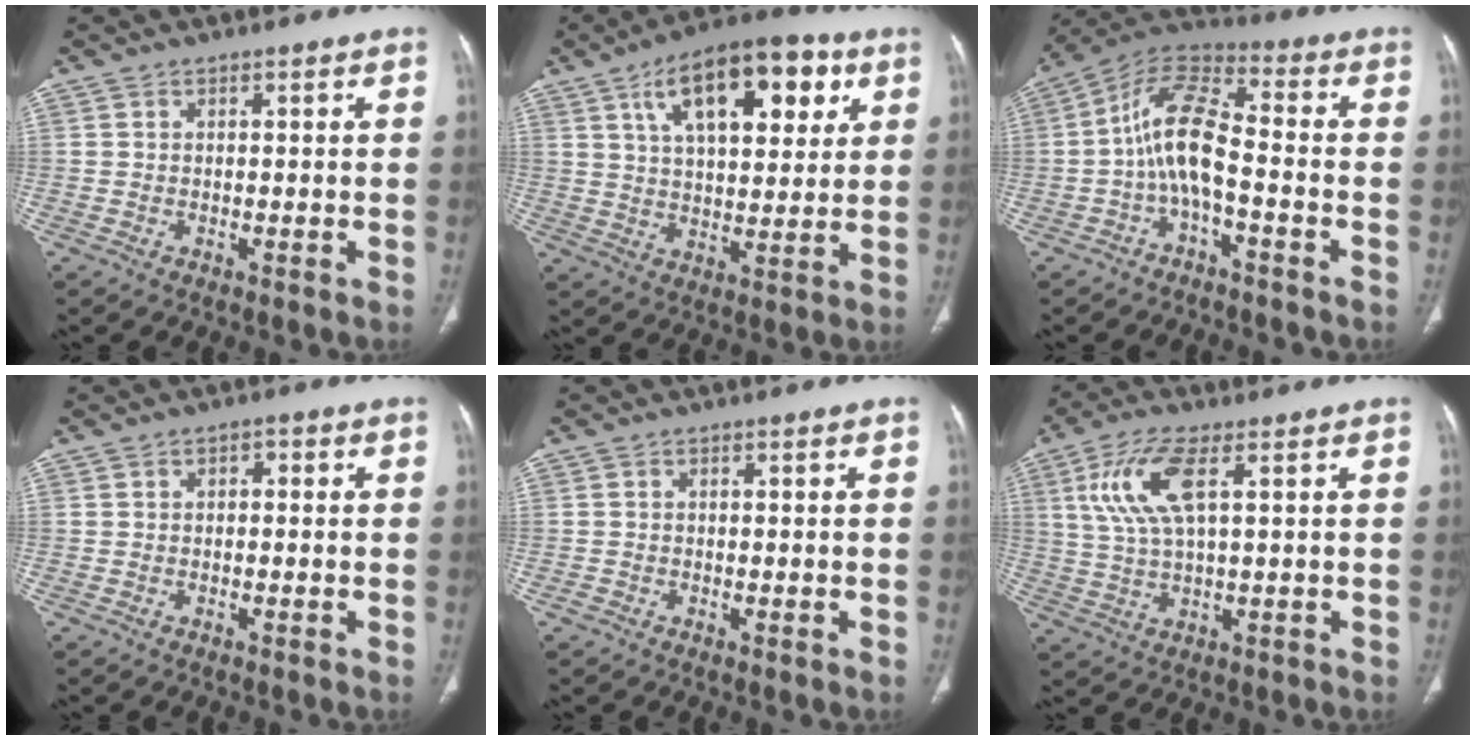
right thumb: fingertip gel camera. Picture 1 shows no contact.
{"total": 18.6, "force": [7.8, 8.6, 14.5], "torque": [-0.187, -0.009, 0.121]}
{"total": 11.0, "force": [-2.5, 4.2, 9.9], "torque": [-0.194, 0.050, -0.055]}
{"total": 1.3, "force": [0.1, 0.9, 0.9], "torque": [-0.003, 0.004, -0.005]}
{"total": 0.7, "force": [-0.3, 0.4, 0.4], "torque": [-0.006, -0.001, -0.006]}
{"total": 9.7, "force": [3.3, 3.2, 8.5], "torque": [-0.197, -0.001, 0.072]}